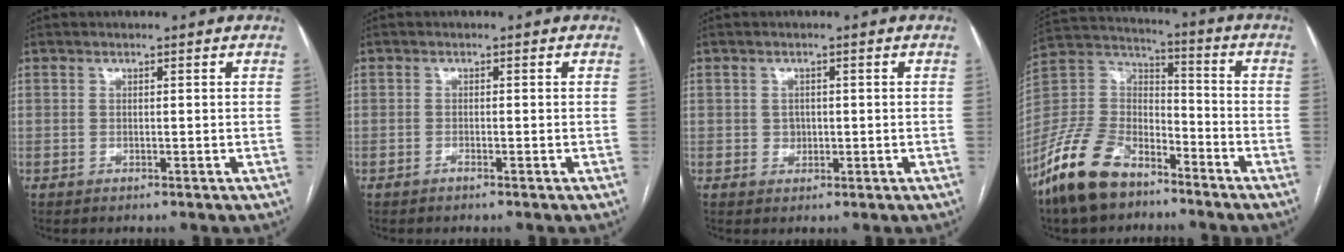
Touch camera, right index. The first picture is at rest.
{"total": 0.6, "force": [-0.5, -0.1, 0.3], "torque": [-0.007, 0.000, -0.010]}
{"total": 1.5, "force": [-0.1, 1.3, 0.6], "torque": [-0.009, 0.003, 0.001]}
{"total": 14.9, "force": [-10.7, 7.0, 7.8], "torque": [-0.176, 0.013, -0.210]}